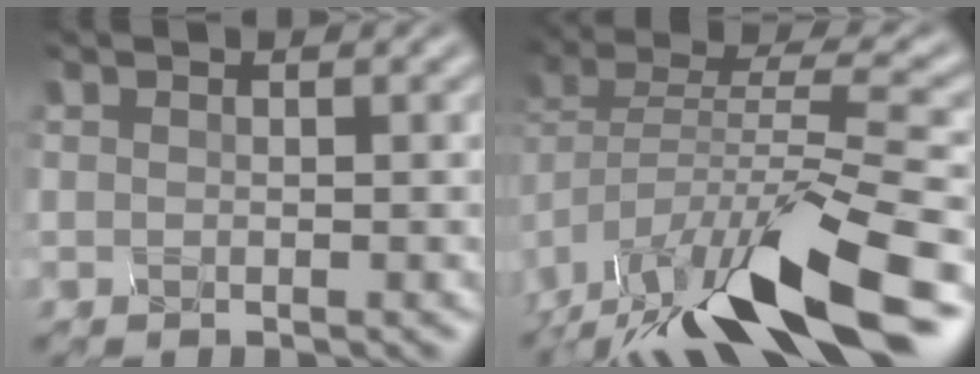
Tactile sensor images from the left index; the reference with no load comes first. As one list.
[{"total": 13.3, "force": [-9.4, 2.9, 8.9], "torque": [-0.178, 0.012, -0.160]}]